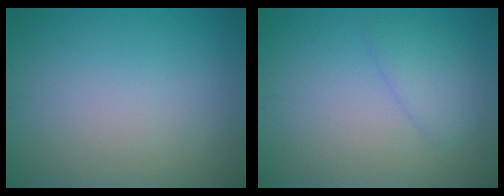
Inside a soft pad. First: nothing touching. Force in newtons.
{"total": 2.0, "press": 2.0, "slide": 0.2}